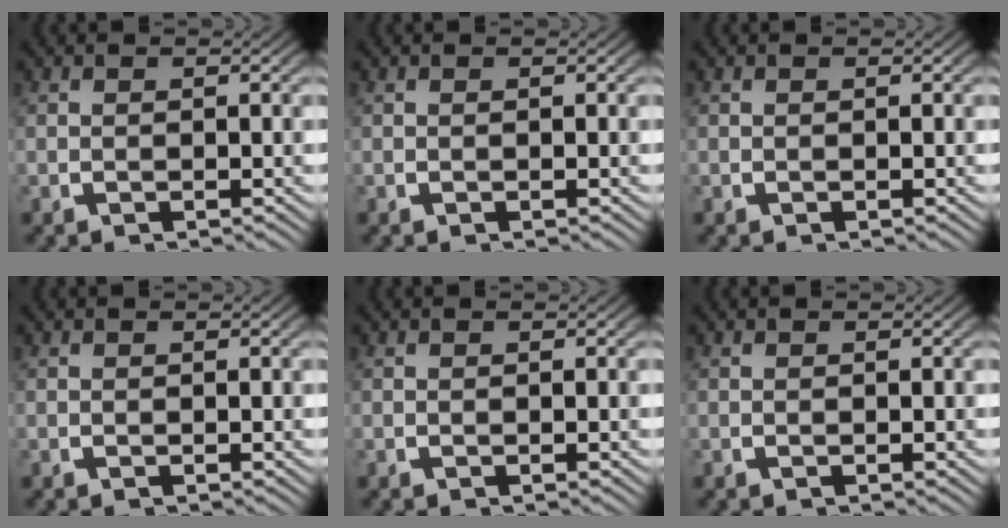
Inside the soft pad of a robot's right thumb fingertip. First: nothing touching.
{"total": 0.0}
{"total": 0.0}
{"total": 0.0}
{"total": 0.0}
{"total": 0.0}